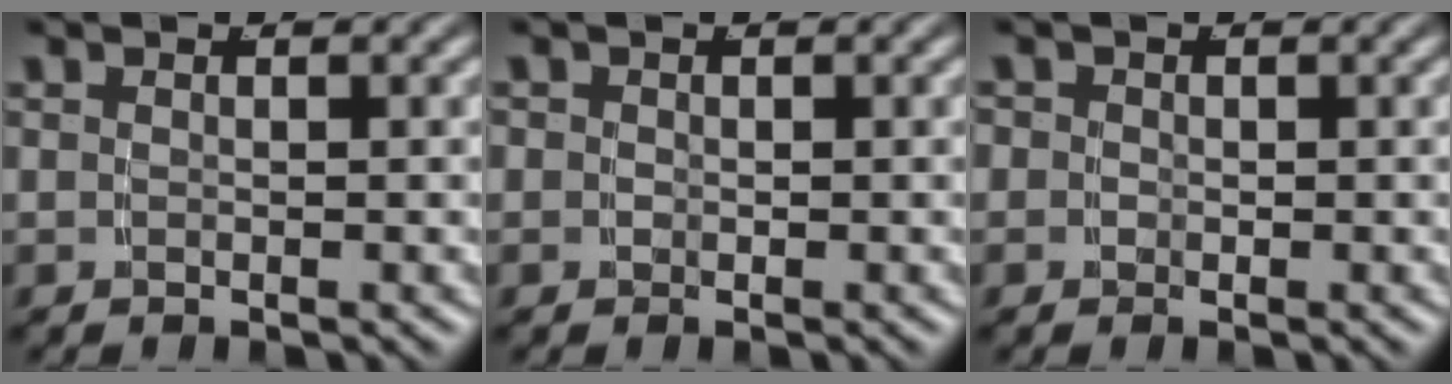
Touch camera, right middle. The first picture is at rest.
{"total": 1.1, "force": [-0.3, 1.1, 0.2], "torque": [-0.011, -0.008, -0.007]}
{"total": 1.7, "force": [-0.4, 1.6, 0.3], "torque": [-0.011, -0.007, -0.011]}